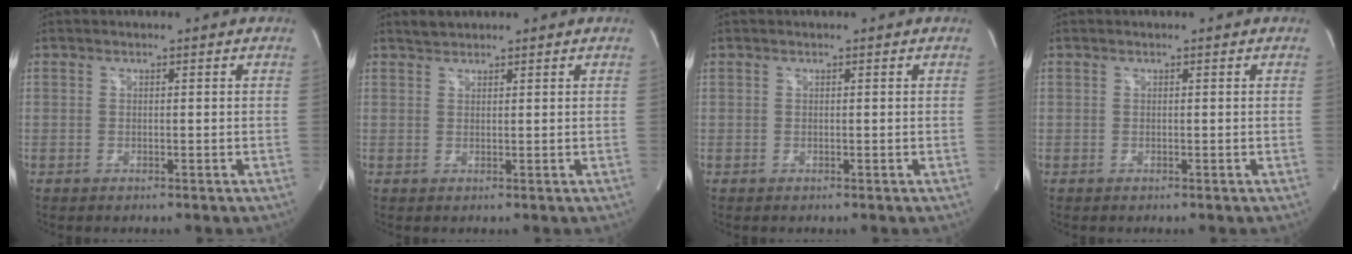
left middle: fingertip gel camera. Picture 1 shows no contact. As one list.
[{"total": 1.3, "force": [1.3, 0.3, 0.2], "torque": [-0.012, 0.007, 0.028]}, {"total": 0.0}, {"total": 0.0}]